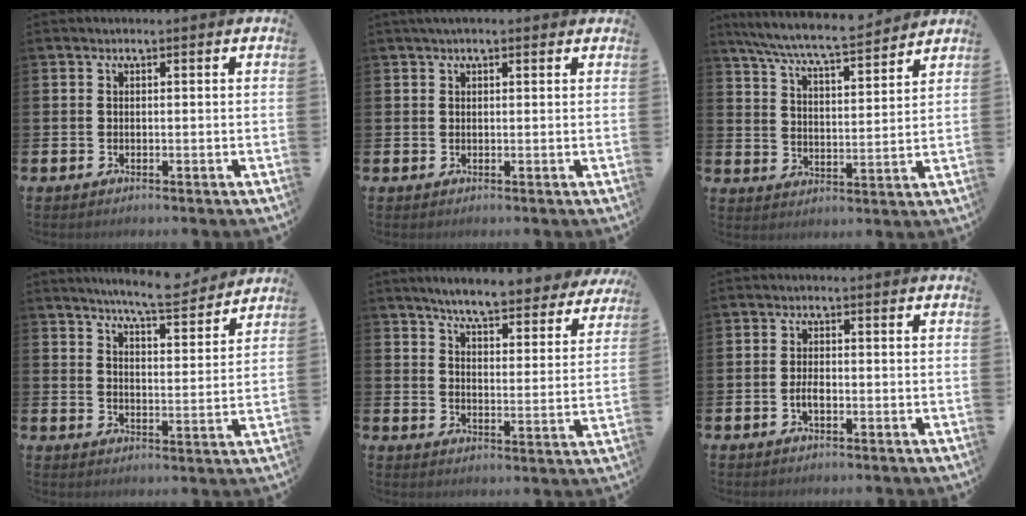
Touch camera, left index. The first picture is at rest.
{"total": 1.6, "force": [1.2, 0.5, 0.9], "torque": [-0.015, 0.007, 0.019]}
{"total": 7.6, "force": [7.2, 0.0, 2.4], "torque": [-0.070, -0.051, 0.125]}
{"total": 7.3, "force": [7.1, 0.2, 1.7], "torque": [-0.037, -0.044, 0.124]}
{"total": 6.4, "force": [6.1, 0.4, 1.9], "torque": [-0.049, -0.043, 0.102]}
{"total": 2.0, "force": [-0.6, 0.9, 1.7], "torque": [-0.028, 0.000, -0.013]}